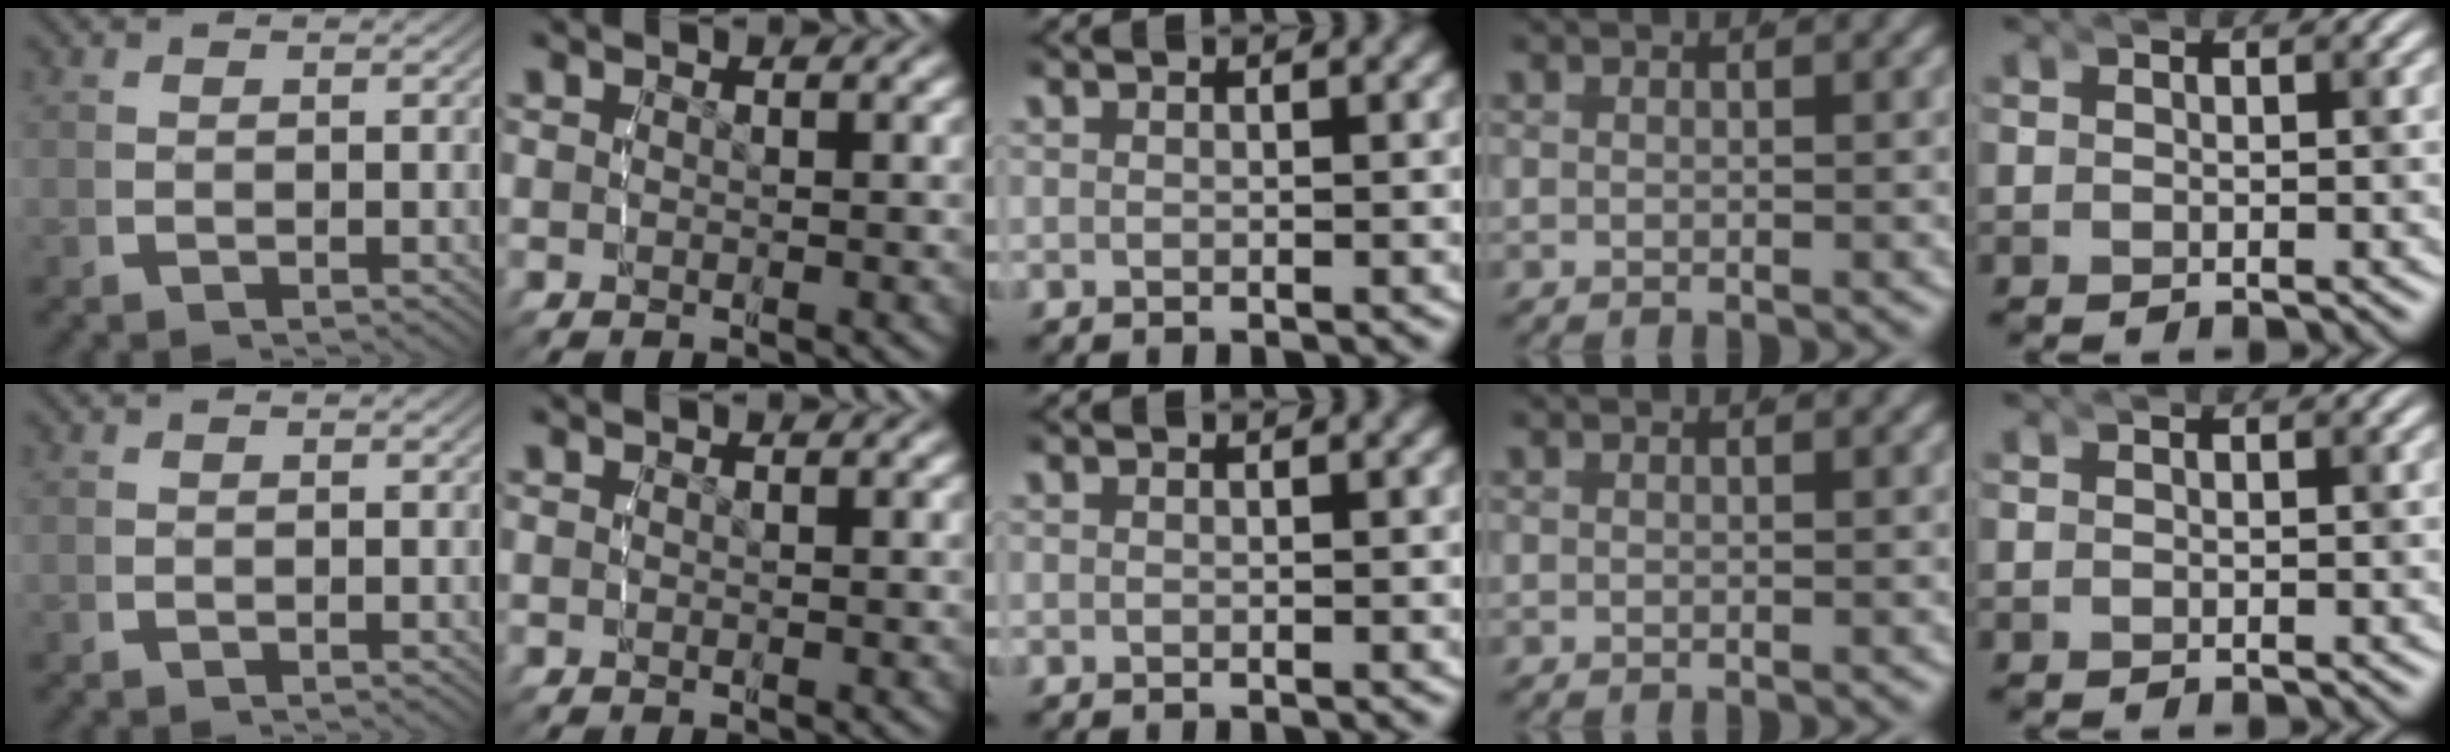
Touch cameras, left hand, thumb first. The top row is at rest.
{}